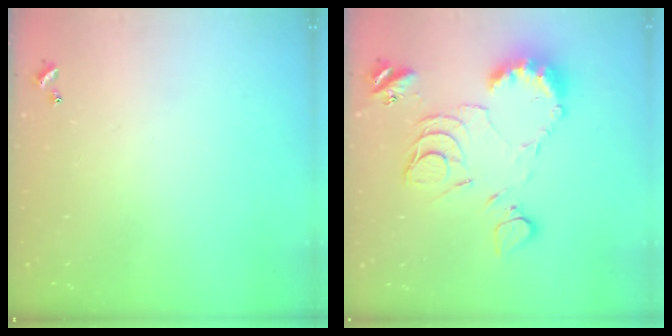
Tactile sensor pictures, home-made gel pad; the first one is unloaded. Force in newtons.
{"total": 14.4, "press": 14.4, "slide": 1.2}